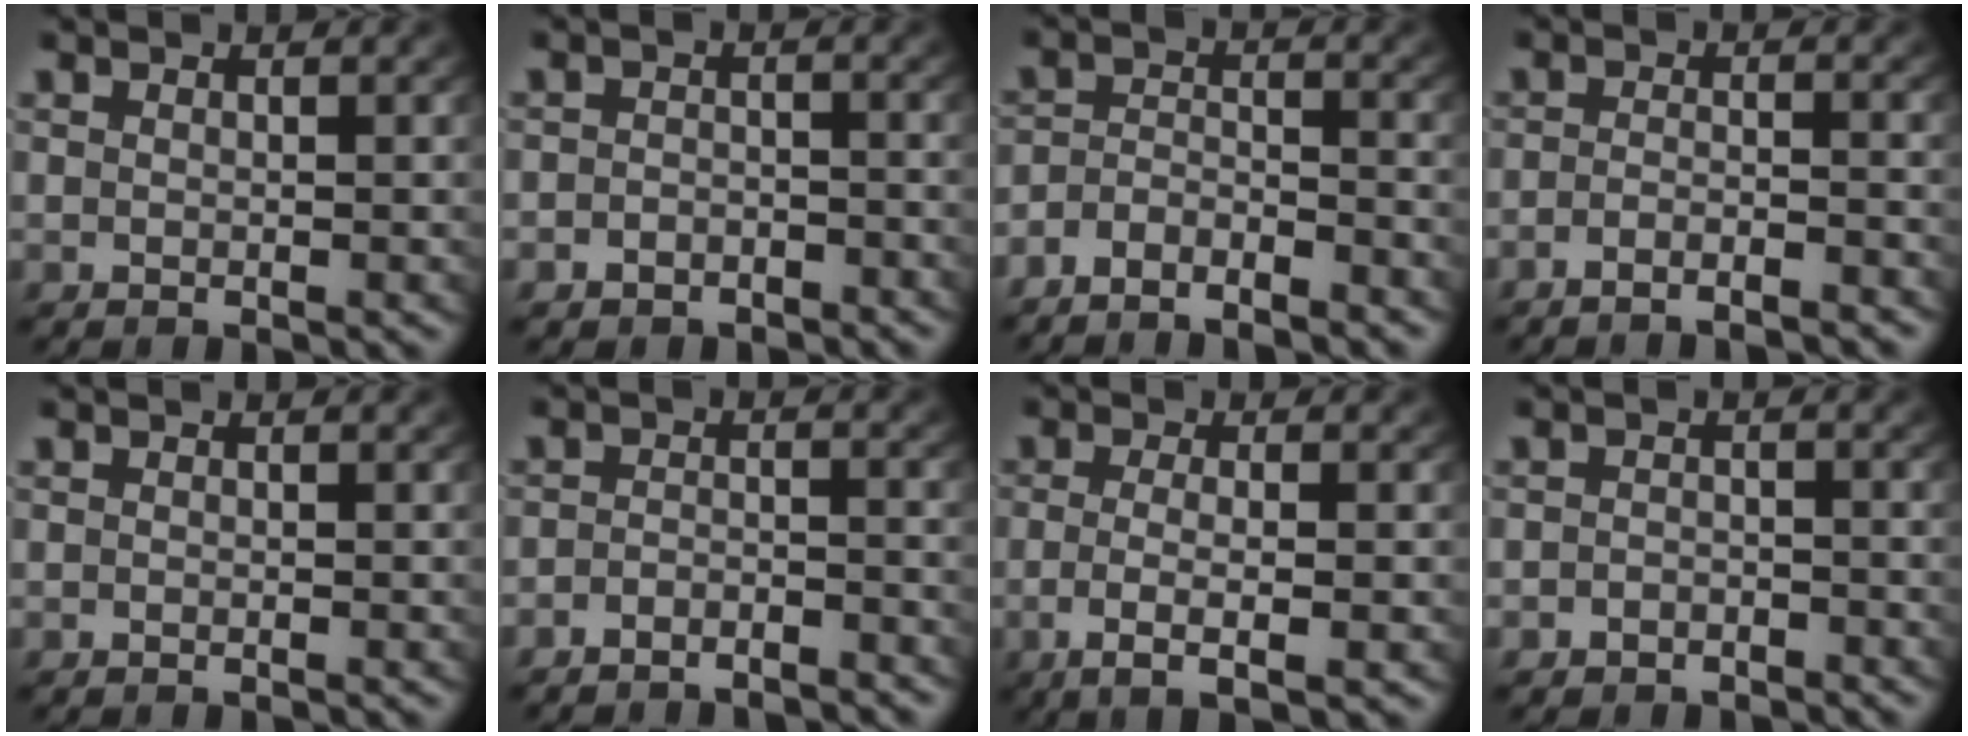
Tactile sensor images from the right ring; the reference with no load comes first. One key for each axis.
{"total": 2.6, "fx": -2.2, "fy": 1.4, "fz": 0.0, "tx": 0.002, "ty": -0.012, "tz": -0.035}
{"total": 4.3, "fx": -3.7, "fy": 2.0, "fz": 1.0, "tx": -0.017, "ty": -0.008, "tz": -0.068}
{"total": 3.6, "fx": -3.4, "fy": 0.4, "fz": 1.2, "tx": -0.018, "ty": -0.006, "tz": -0.057}
{"total": 0.0}
{"total": 3.6, "fx": -3.5, "fy": 0.8, "fz": 0.3, "tx": -0.005, "ty": -0.013, "tz": -0.057}
{"total": 4.1, "fx": -1.5, "fy": 0.8, "fz": 3.7, "tx": -0.075, "ty": -0.016, "tz": -0.015}
{"total": 2.3, "fx": -2.0, "fy": 1.0, "fz": -0.1, "tx": 0.003, "ty": -0.011, "tz": -0.030}